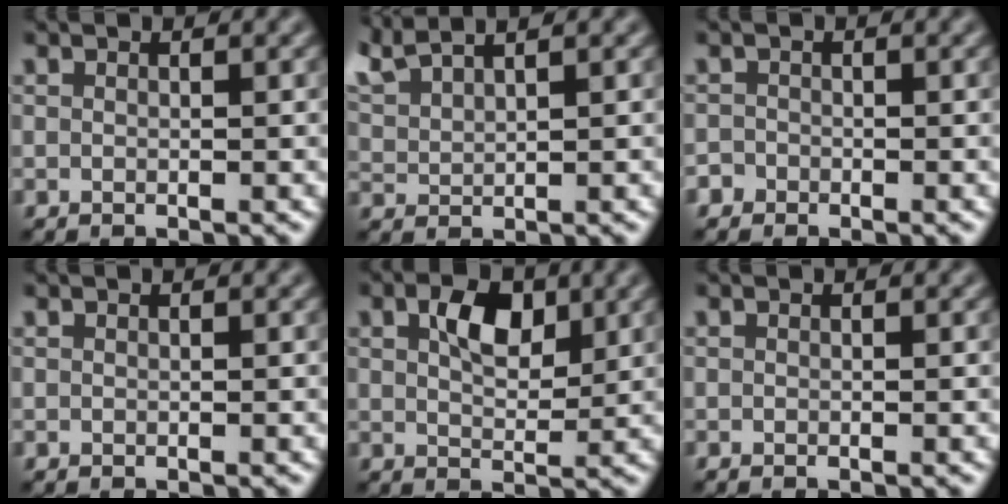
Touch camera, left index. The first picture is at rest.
{"total": 4.1, "force": [3.6, 0.7, 1.8], "torque": [-0.050, 0.017, 0.070]}
{"total": 1.0, "force": [-0.6, 0.8, -0.1], "torque": [0.007, 0.004, -0.012]}
{"total": 0.0}
{"total": 3.9, "force": [1.6, 2.2, 2.9], "torque": [-0.053, 0.006, 0.028]}
{"total": 0.0}